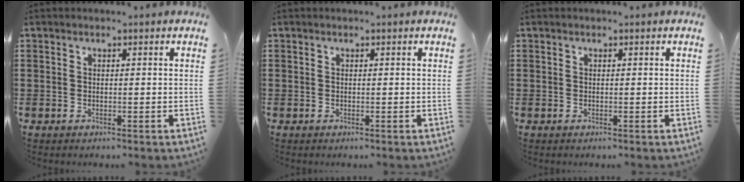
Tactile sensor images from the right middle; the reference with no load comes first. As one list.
[{"total": 0.0}, {"total": 0.0}]